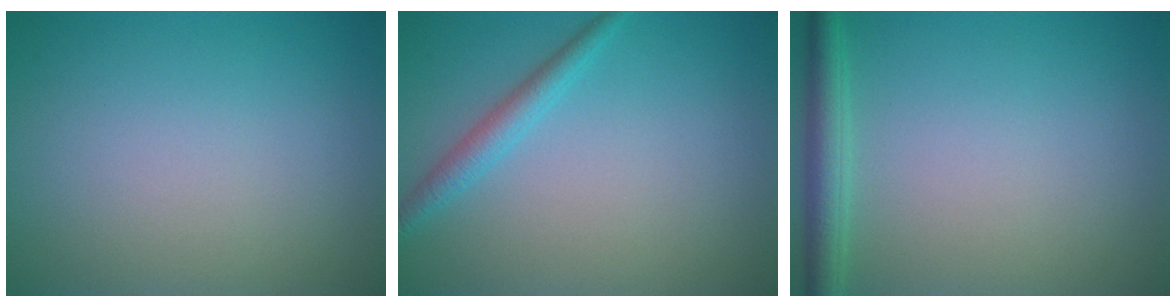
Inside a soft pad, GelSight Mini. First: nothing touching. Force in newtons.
{"total": 2.1, "press": 2.1, "slide": 0.1}
{"total": 2.8, "press": 2.8, "slide": 0.2}